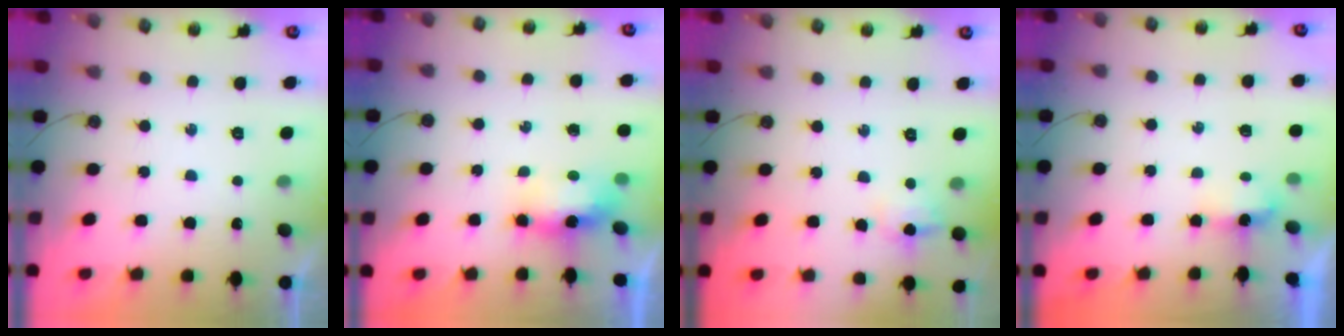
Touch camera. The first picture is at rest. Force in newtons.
{"total": 14.3, "press": 8.2, "slide": 11.7}
{"total": 6.7, "press": 6.4, "slide": 2.0}
{"total": 3.0, "press": 2.9, "slide": 0.6}